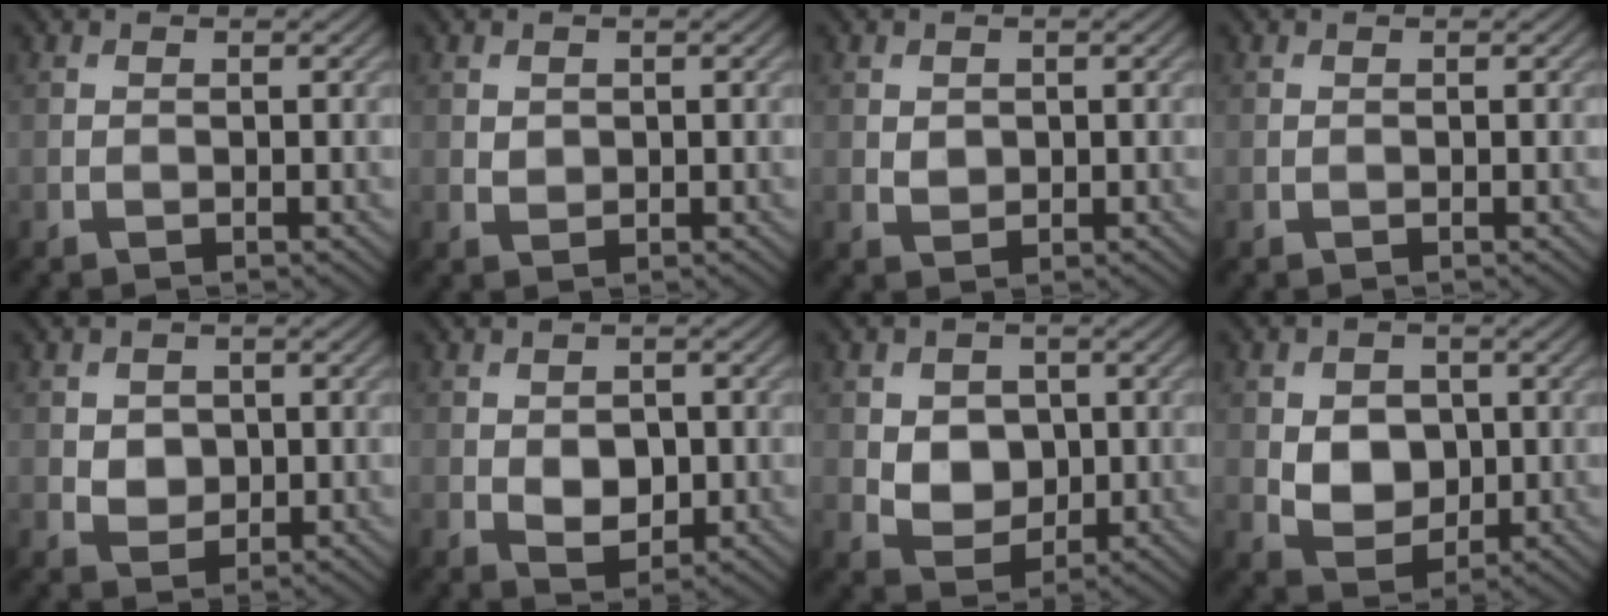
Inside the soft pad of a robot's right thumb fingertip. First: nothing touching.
{"total": 1.0, "force": [0.4, 0.8, 0.3], "torque": [-0.011, -0.004, 0.011]}
{"total": 1.3, "force": [0.4, 1.1, 0.6], "torque": [-0.016, -0.004, 0.010]}
{"total": 0.0}
{"total": 2.7, "force": [0.4, 2.3, 1.4], "torque": [-0.035, -0.005, 0.005]}
{"total": 3.9, "force": [-0.3, 2.6, 2.8], "torque": [-0.052, -0.008, -0.002]}
{"total": 5.0, "force": [0.4, 4.1, 2.8], "torque": [-0.063, -0.006, 0.005]}
{"total": 5.7, "force": [0.2, 4.4, 3.5], "torque": [-0.075, -0.007, 0.002]}